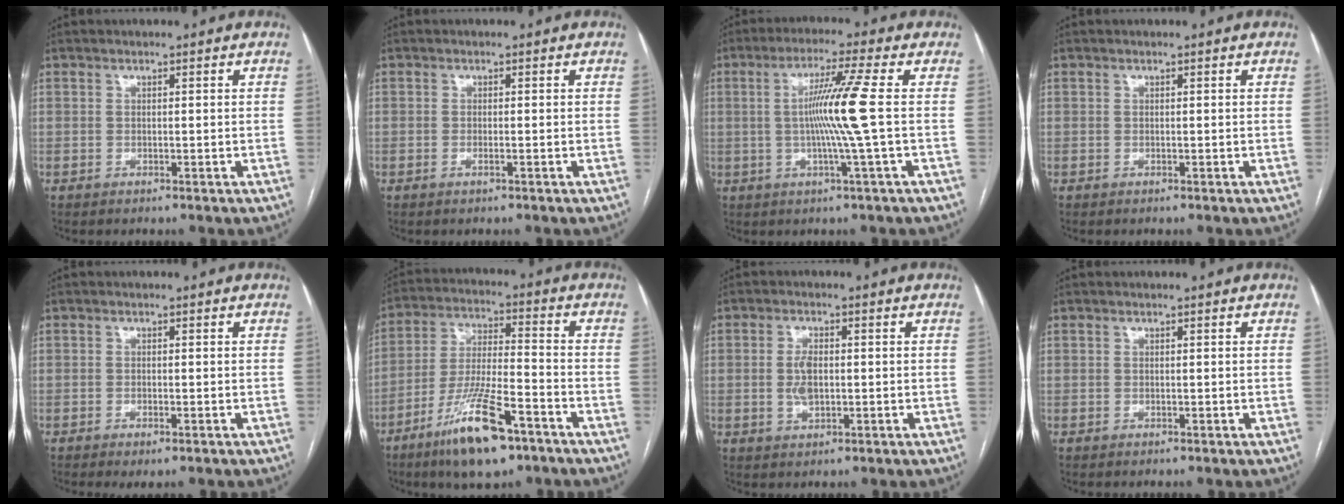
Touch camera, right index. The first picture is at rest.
{"total": 0.8, "force": [-0.3, 0.1, 0.7], "torque": [-0.016, -0.001, -0.004]}
{"total": 8.7, "force": [0.0, -2.2, 8.4], "torque": [-0.158, 0.000, 0.004]}
{"total": 0.0}
{"total": 1.9, "force": [-1.1, 0.4, 1.5], "torque": [-0.022, -0.003, -0.014]}
{"total": 14.2, "force": [-8.6, 2.6, 11.0], "torque": [-0.214, -0.021, -0.152]}
{"total": 3.9, "force": [-0.1, 1.9, 3.4], "torque": [-0.071, 0.001, 0.000]}
{"total": 0.0}